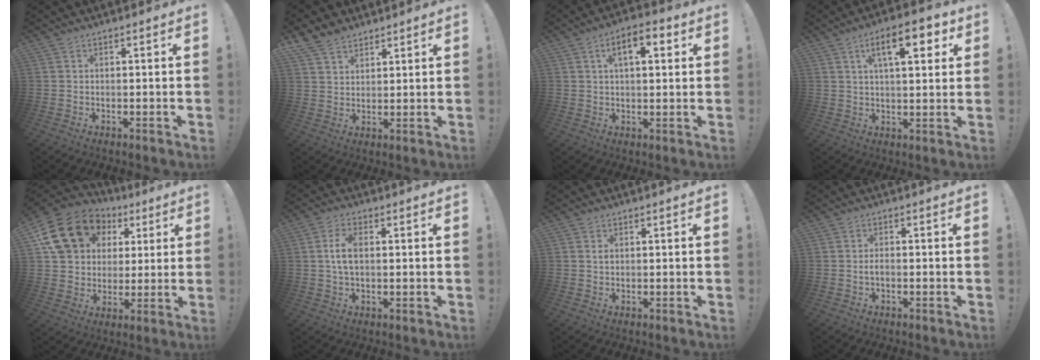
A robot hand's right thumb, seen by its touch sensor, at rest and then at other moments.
{"total": 7.2, "force": [5.6, 4.1, 1.8], "torque": [-0.031, -0.031, 0.111]}
{"total": 7.6, "force": [2.4, 3.5, 6.4], "torque": [-0.089, 0.002, 0.033]}
{"total": 12.1, "force": [4.8, 4.3, 10.3], "torque": [-0.153, -0.001, 0.072]}
{"total": 20.1, "force": [8.8, 15.3, 9.6], "torque": [-0.165, -0.025, 0.184]}
{"total": 5.7, "force": [0.8, 3.1, 4.8], "torque": [-0.082, 0.001, 0.011]}
{"total": 0.6, "force": [0.0, 0.4, 0.5], "torque": [-0.010, 0.002, 0.000]}
{"total": 1.6, "force": [-0.8, 0.7, 1.2], "torque": [-0.022, 0.005, -0.014]}